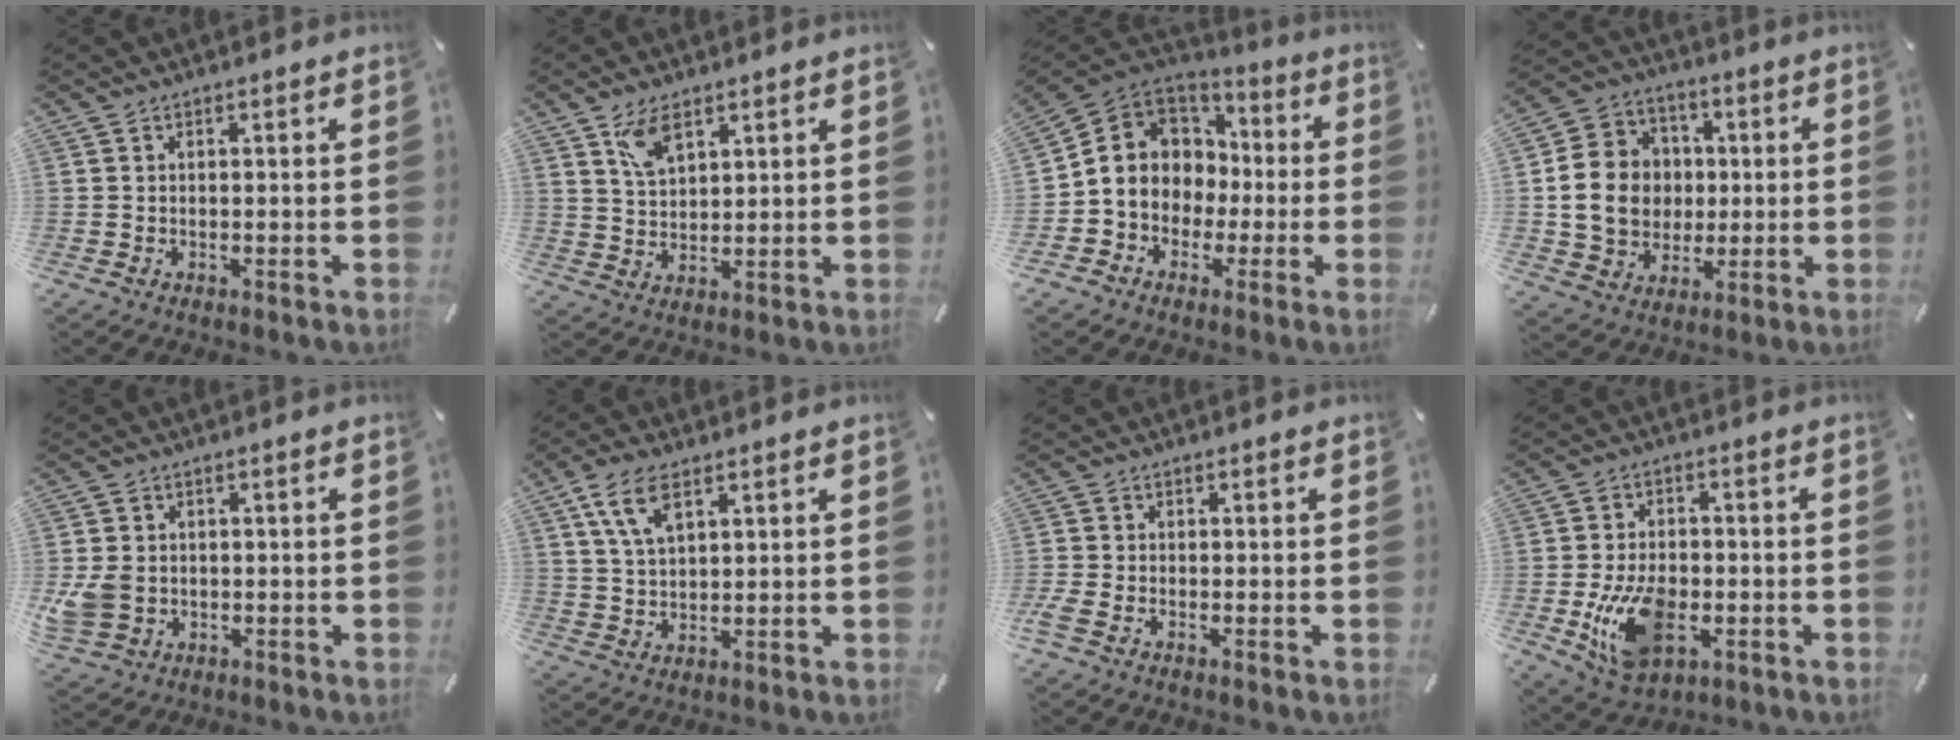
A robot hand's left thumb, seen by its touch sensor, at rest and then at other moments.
{"total": 6.5, "force": [4.0, 3.3, 3.9], "torque": [-0.078, -0.003, 0.074]}
{"total": 10.6, "force": [-1.9, 10.1, 2.6], "torque": [-0.075, 0.010, -0.029]}
{"total": 14.7, "force": [0.1, 13.1, 6.5], "torque": [-0.134, 0.014, 0.008]}
{"total": 6.4, "force": [-0.7, 5.5, 3.1], "torque": [-0.084, 0.008, -0.010]}
{"total": 8.0, "force": [4.2, 3.9, 5.5], "torque": [-0.125, 0.002, 0.079]}
{"total": 2.2, "force": [-1.2, 1.0, 1.5], "torque": [-0.044, -0.006, -0.026]}
{"total": 13.4, "force": [-3.3, 8.9, 9.5], "torque": [-0.182, -0.006, -0.059]}